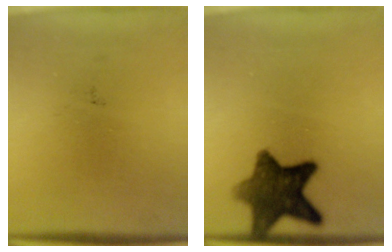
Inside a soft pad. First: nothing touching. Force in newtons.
{"total": 10.0}